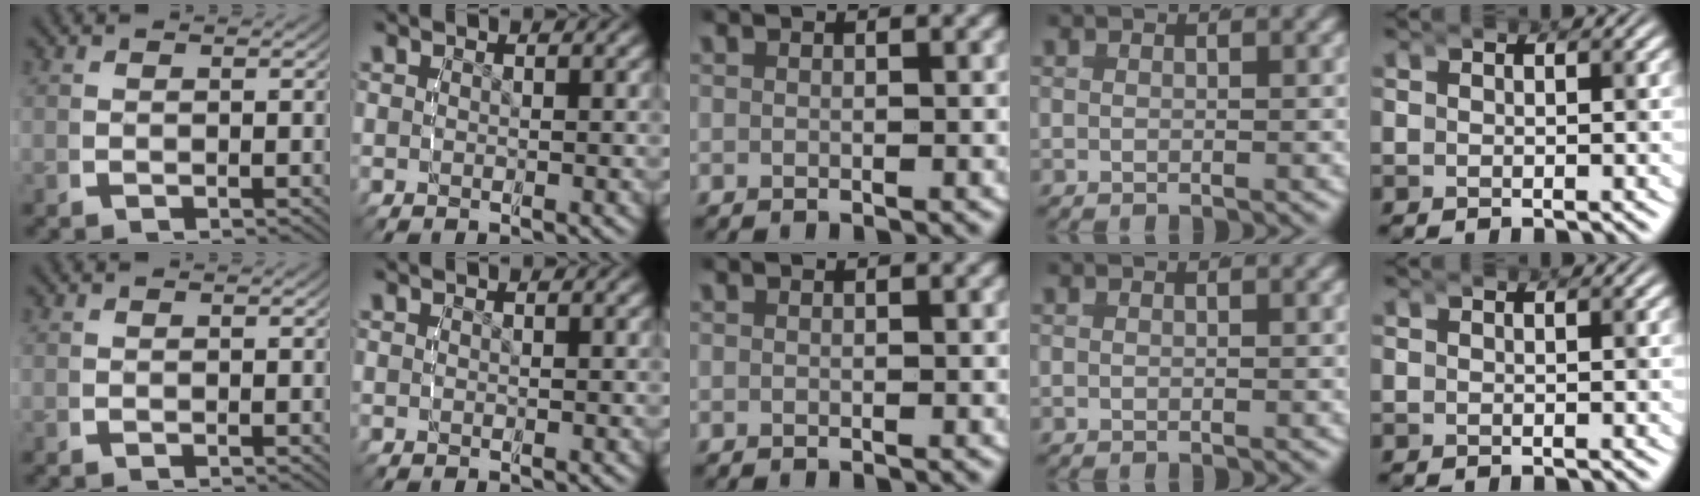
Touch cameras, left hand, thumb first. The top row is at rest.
{}